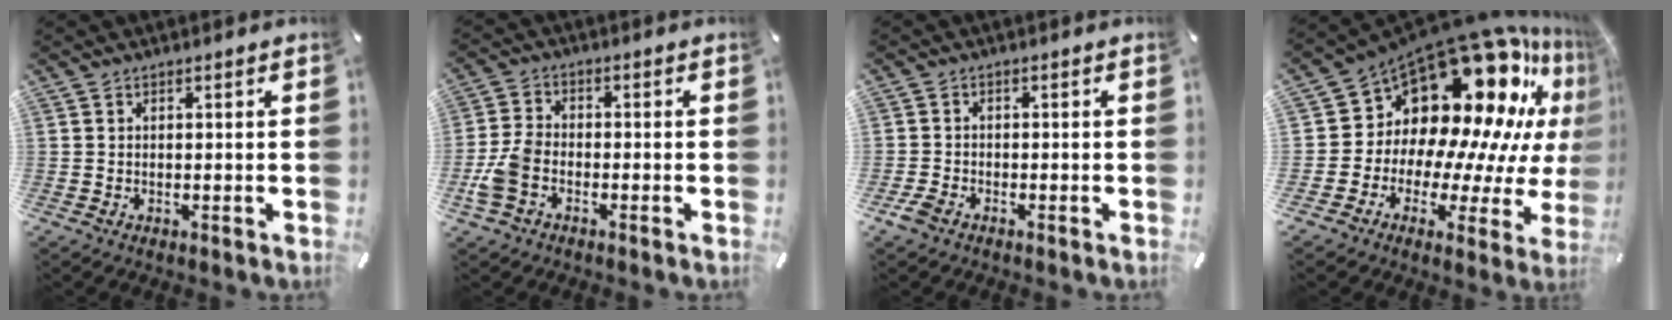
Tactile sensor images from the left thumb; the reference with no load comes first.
{"total": 6.8, "force": [-2.6, 4.3, 4.6], "torque": [-0.104, 0.010, -0.049]}
{"total": 2.9, "force": [-1.7, 2.0, 1.1], "torque": [-0.030, 0.005, -0.036]}
{"total": 22.2, "force": [13.6, 12.3, 12.4], "torque": [-0.182, -0.156, 0.252]}